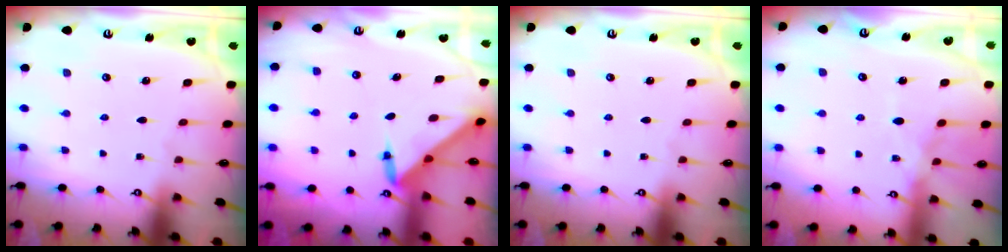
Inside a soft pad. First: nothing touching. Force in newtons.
{"total": 5.0, "press": 4.9, "slide": 0.4}
{"total": 0.0}
{"total": 9.8, "press": 9.7, "slide": 0.8}